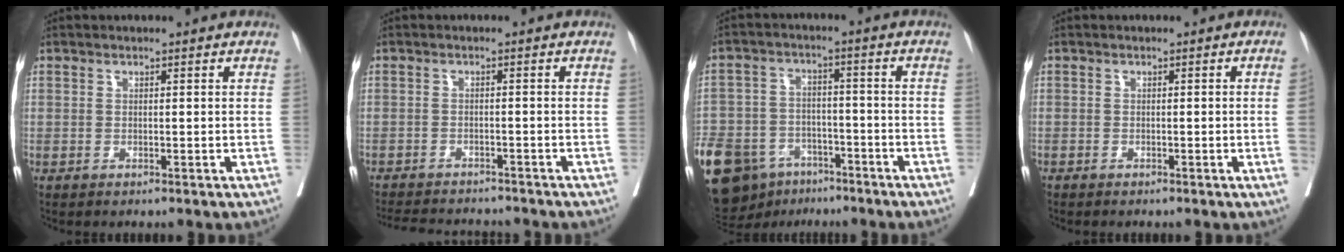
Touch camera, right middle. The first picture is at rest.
{"total": 9.5, "force": [-8.8, 2.0, 2.8], "torque": [-0.049, -0.003, -0.118]}
{"total": 25.4, "force": [-14.9, 16.3, 12.6], "torque": [-0.371, -0.025, -0.237]}
{"total": 1.4, "force": [-0.3, -0.3, 1.3], "torque": [-0.017, -0.001, -0.003]}